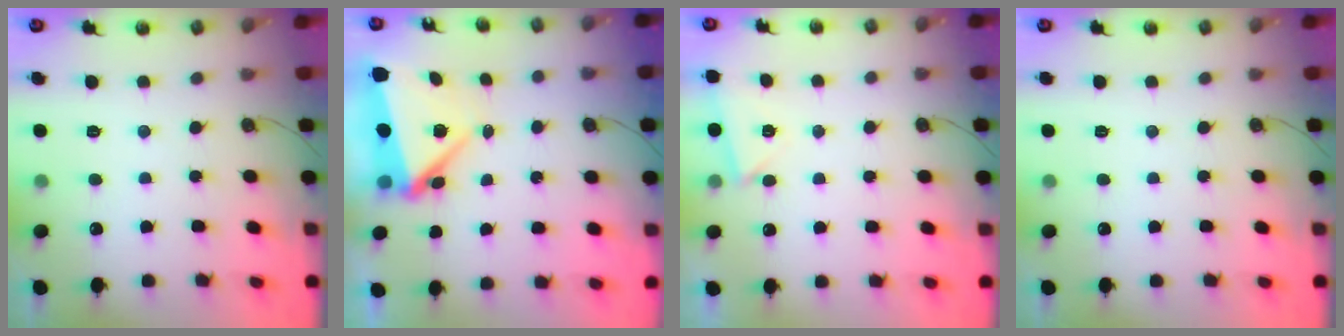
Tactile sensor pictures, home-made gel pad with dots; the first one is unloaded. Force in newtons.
{"total": 7.5, "press": 7.4, "slide": 1.3}
{"total": 2.9, "press": 2.8, "slide": 0.6}
{"total": 0.0}